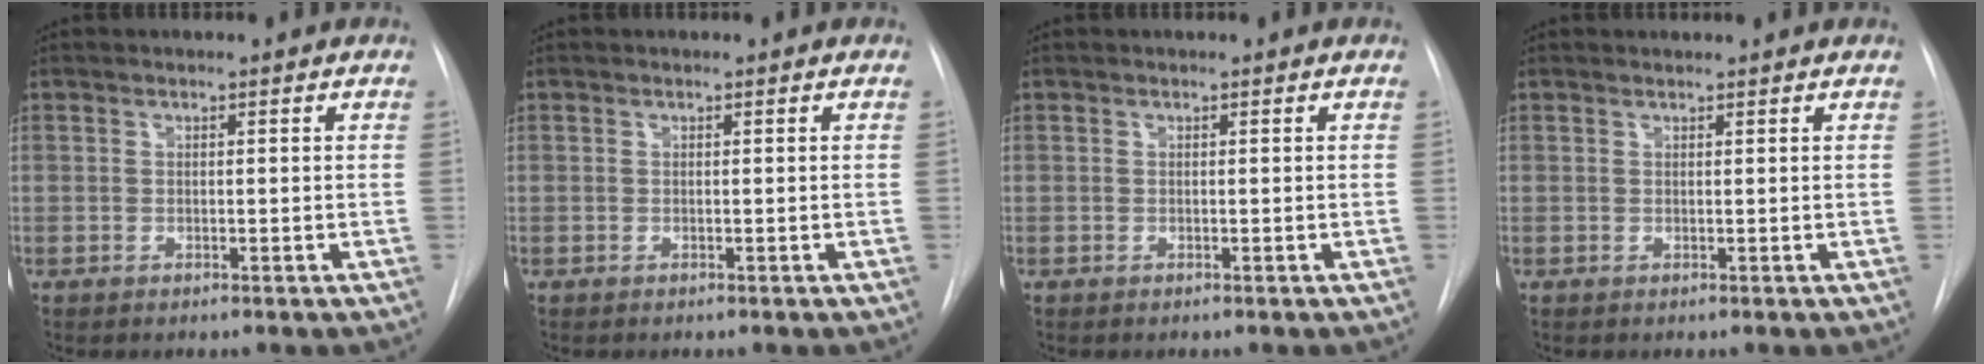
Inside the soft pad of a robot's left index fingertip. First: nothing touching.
{"total": 0.0}
{"total": 0.0}
{"total": 0.0}